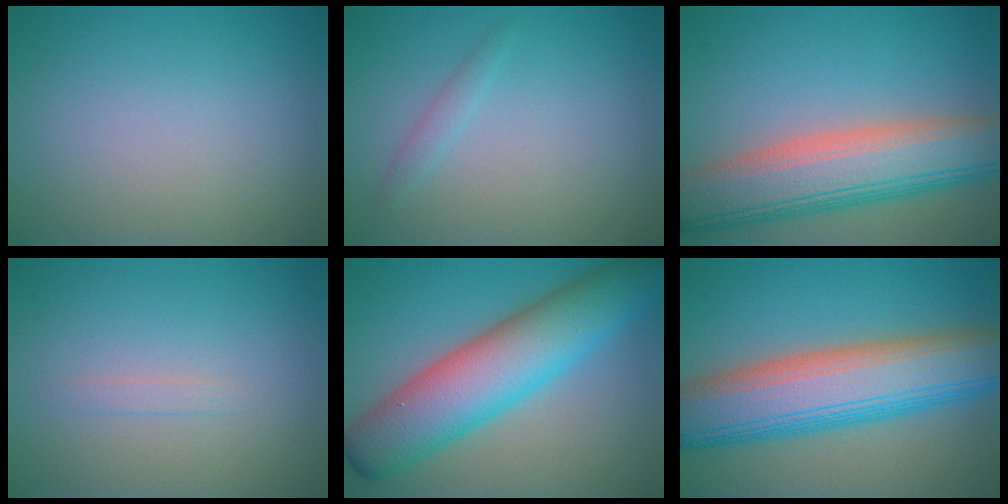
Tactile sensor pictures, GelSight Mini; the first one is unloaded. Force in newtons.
{"total": 1.6, "press": 1.6, "slide": 0.1}
{"total": 9.8, "press": 9.8, "slide": 0.5}
{"total": 0.7, "press": 0.7, "slide": 0.0}
{"total": 10.1, "press": 10.1, "slide": 0.0}
{"total": 11.4, "press": 11.3, "slide": 0.6}